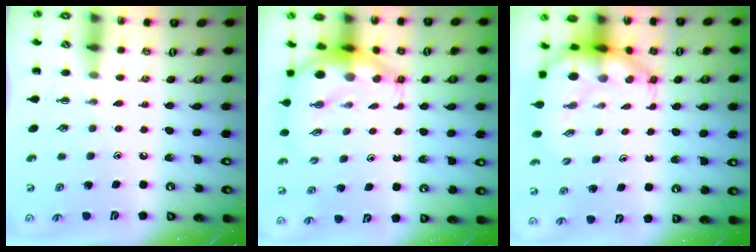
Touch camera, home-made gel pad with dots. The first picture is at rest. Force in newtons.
{"total": 6.9, "press": 6.7, "slide": 1.8}
{"total": 8.8, "press": 8.4, "slide": 2.6}